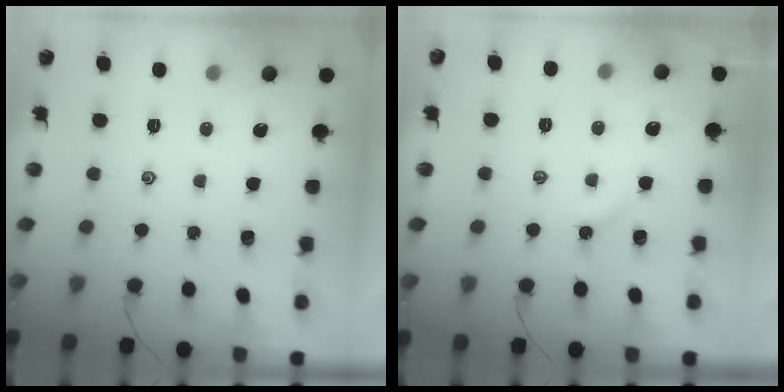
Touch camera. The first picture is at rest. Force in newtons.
{"total": 2.7, "press": 2.7, "slide": 0.5}